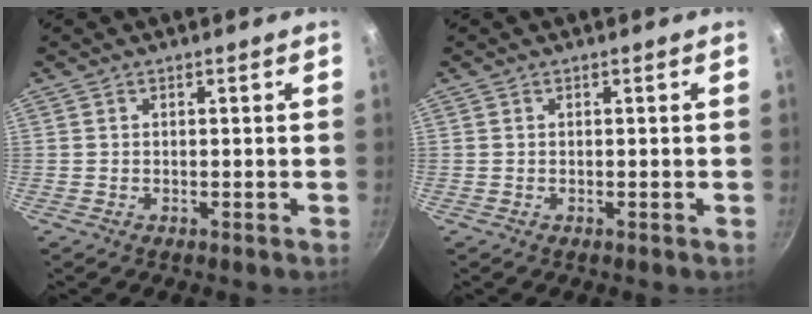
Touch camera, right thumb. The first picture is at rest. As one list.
[{"total": 0.0}]